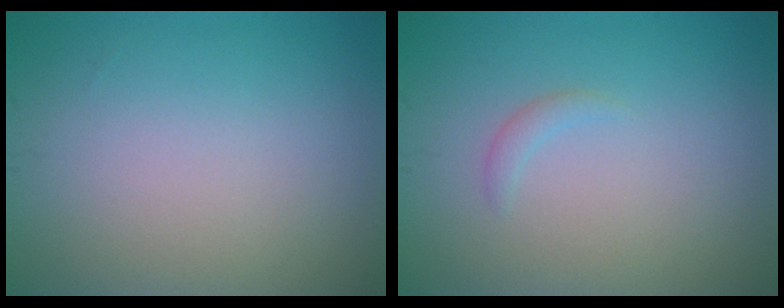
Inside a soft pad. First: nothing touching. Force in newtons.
{"total": 0.8, "press": 0.8, "slide": 0.1}